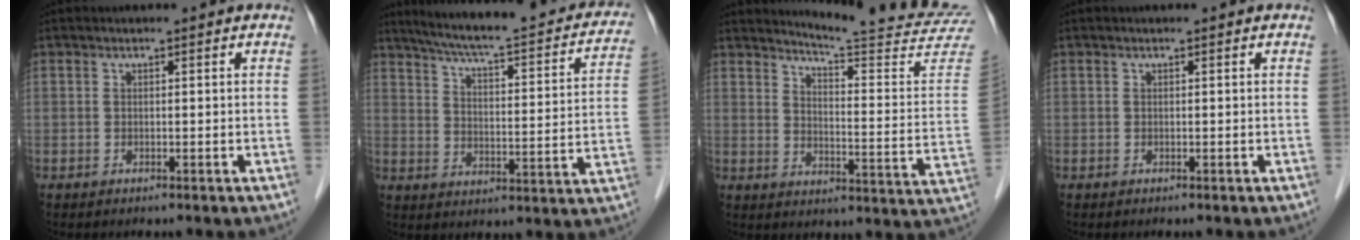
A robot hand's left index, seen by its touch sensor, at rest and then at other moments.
{"total": 24.6, "force": [21.0, 4.1, 12.1], "torque": [-0.176, -0.011, 0.262]}
{"total": 19.3, "force": [18.6, -1.5, 4.8], "torque": [-0.076, -0.133, 0.218]}
{"total": 0.0}